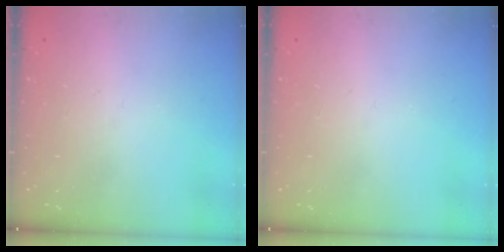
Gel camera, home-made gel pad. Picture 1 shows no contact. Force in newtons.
{"total": 0.0}